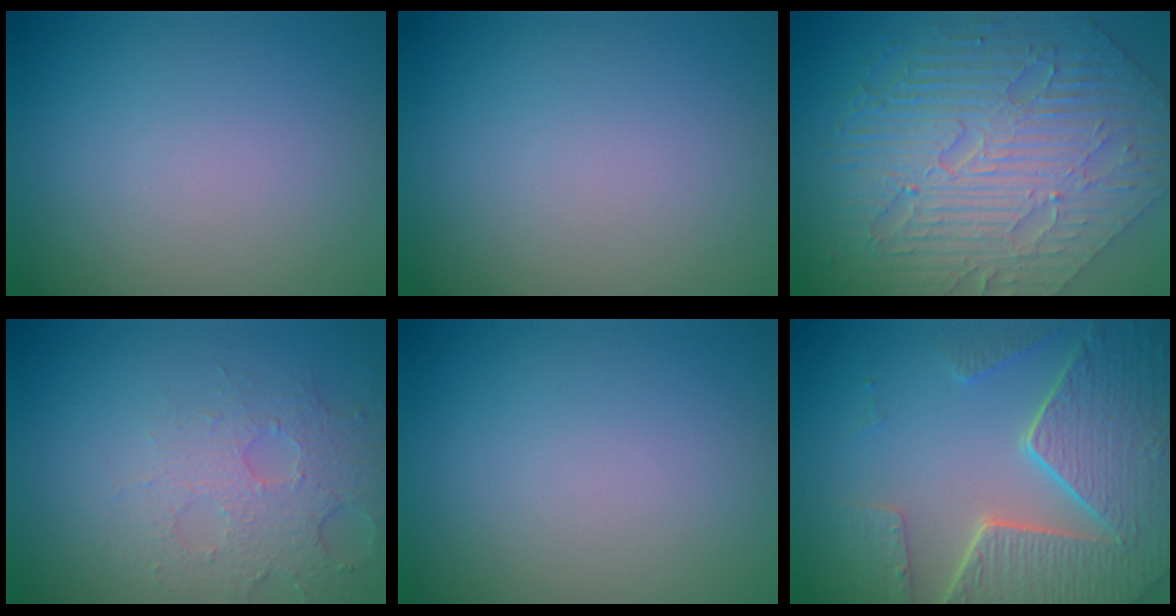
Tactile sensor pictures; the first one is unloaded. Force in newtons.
{"total": 0.0}
{"total": 10.4, "press": 7.1, "slide": 7.6}
{"total": 3.9, "press": 3.0, "slide": 2.5}
{"total": 0.0}
{"total": 8.4, "press": 6.1, "slide": 5.8}